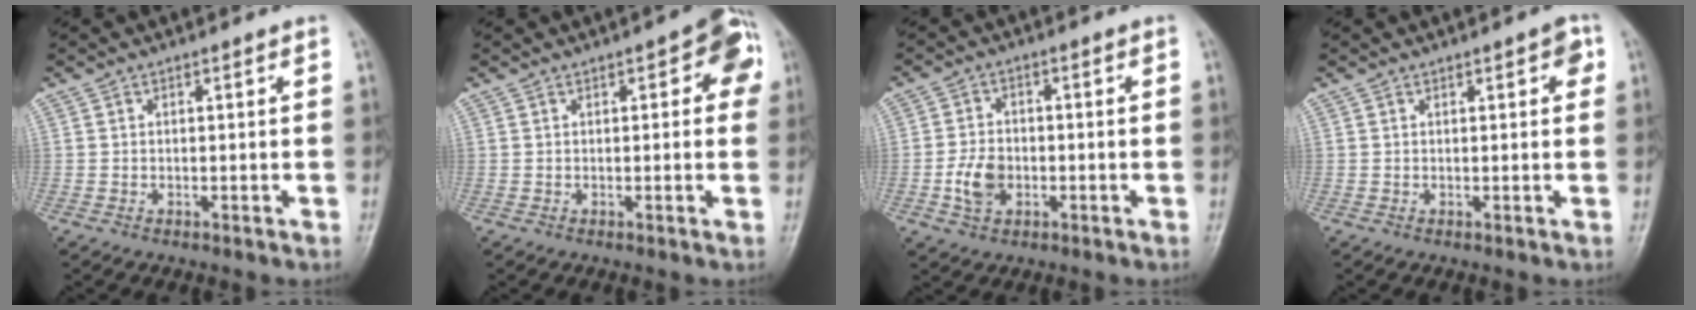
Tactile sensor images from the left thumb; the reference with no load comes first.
{"total": 6.8, "force": [1.9, 2.9, 5.8], "torque": [-0.037, 0.009, 0.010]}
{"total": 5.7, "force": [-1.4, 4.1, 3.8], "torque": [-0.064, 0.006, -0.028]}
{"total": 2.7, "force": [1.2, 1.0, 2.2], "torque": [-0.018, 0.001, 0.011]}